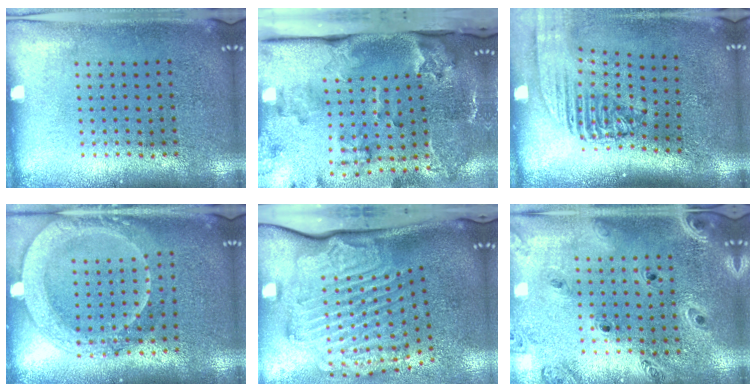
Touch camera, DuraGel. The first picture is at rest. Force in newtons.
{"total": 4.0, "press": 2.7, "slide": 3.0}
{"total": 2.3, "press": 1.7, "slide": 1.5}
{"total": 2.0, "press": 1.8, "slide": 0.9}
{"total": 3.6, "press": 2.4, "slide": 2.6}
{"total": 1.2, "press": 1.2, "slide": 0.2}